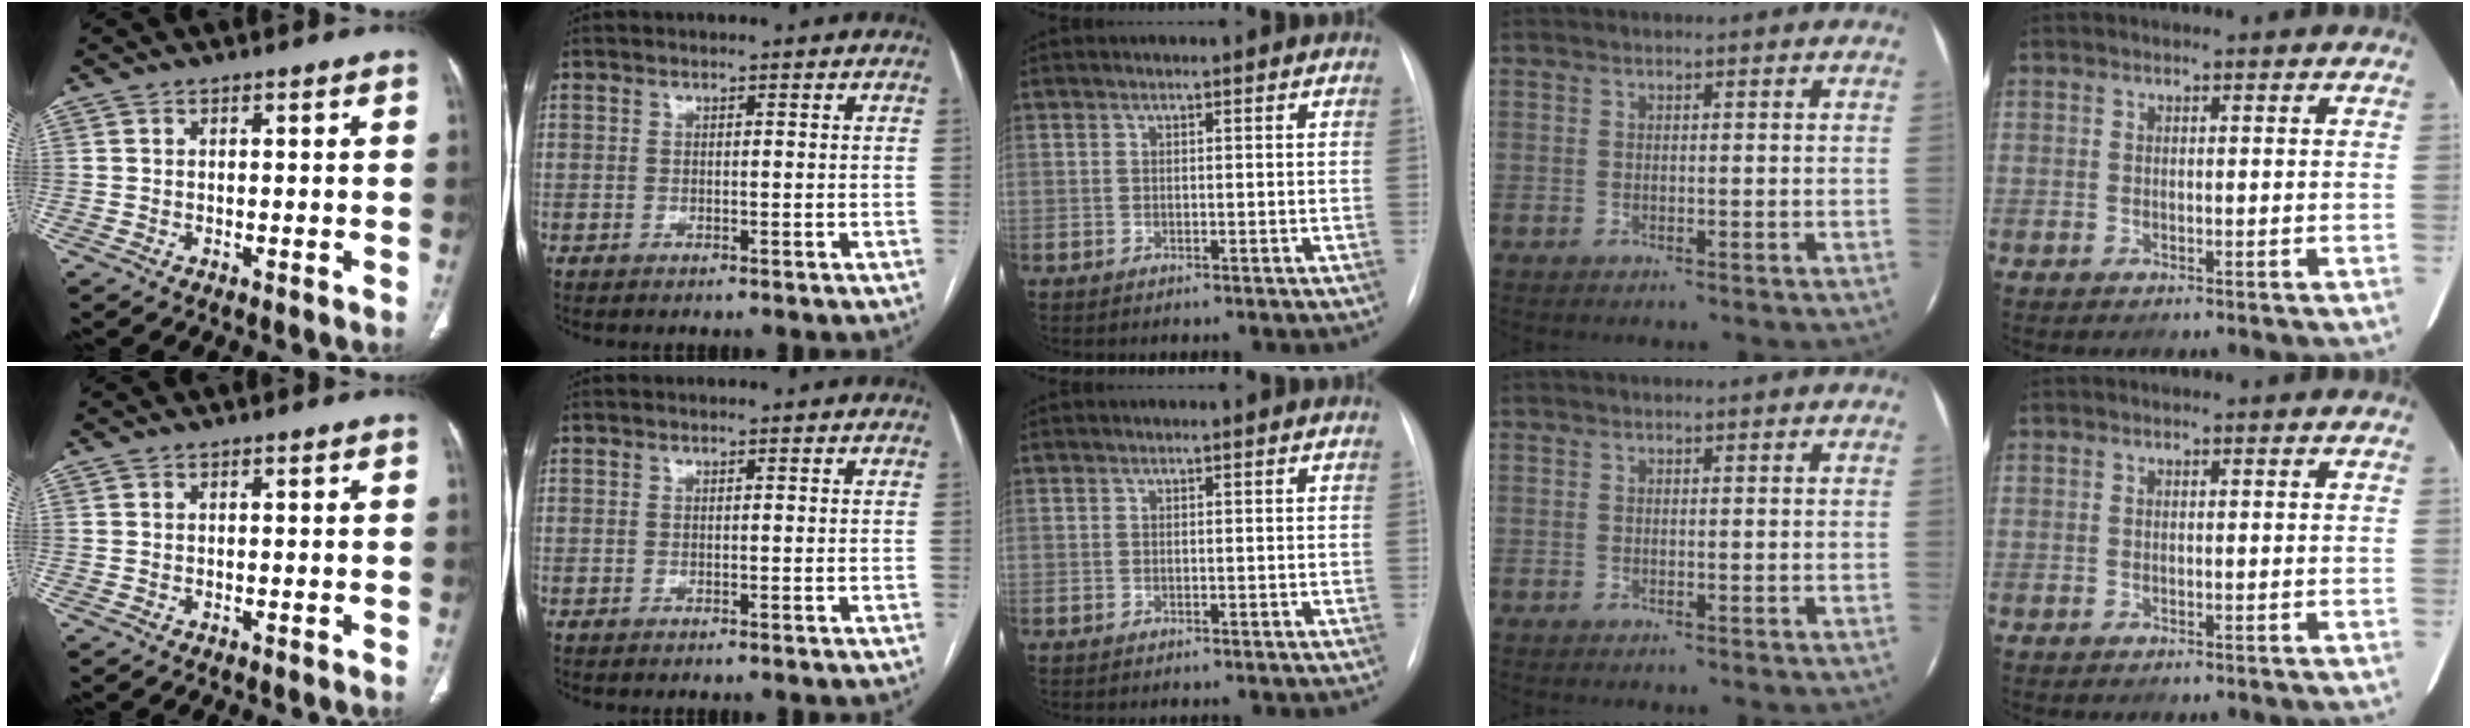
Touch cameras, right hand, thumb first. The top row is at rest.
{}